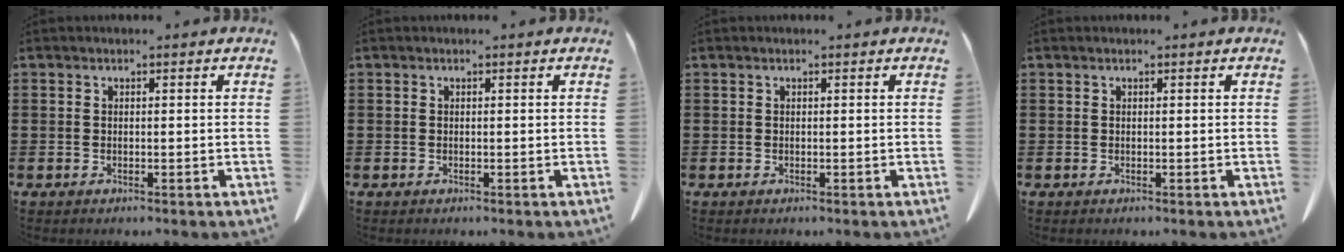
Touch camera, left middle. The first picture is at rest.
{"total": 0.0}
{"total": 0.0}
{"total": 0.0}